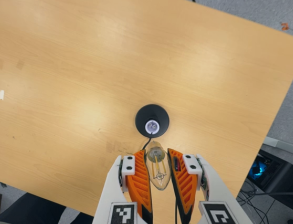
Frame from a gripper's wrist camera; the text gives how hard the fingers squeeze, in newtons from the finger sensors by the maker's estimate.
{"total": 22.1, "left": 25.6, "right": 18.7}